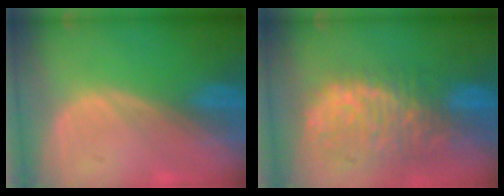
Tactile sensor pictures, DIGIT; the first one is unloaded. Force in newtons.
{"total": 11.7, "press": 9.8, "slide": 6.4}